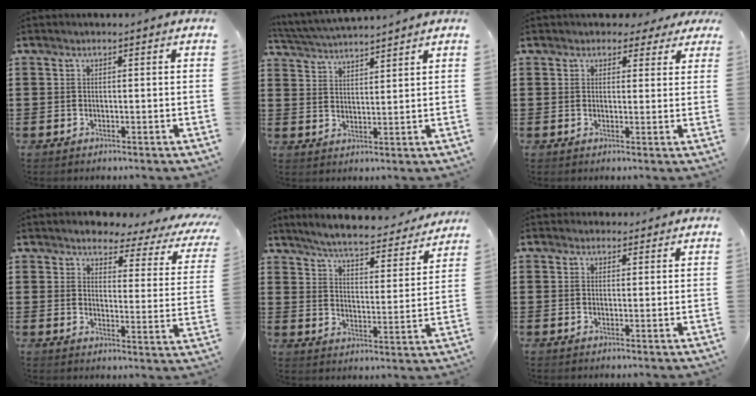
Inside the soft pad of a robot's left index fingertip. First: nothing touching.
{"total": 3.7, "force": [3.7, -0.3, 0.2], "torque": [-0.020, -0.019, 0.063]}
{"total": 2.6, "force": [2.1, 1.5, 0.5], "torque": [-0.012, 0.004, 0.036]}
{"total": 3.2, "force": [2.8, 0.9, 1.3], "torque": [-0.038, -0.021, 0.036]}
{"total": 5.2, "force": [4.9, 0.0, 1.7], "torque": [-0.058, -0.037, 0.078]}
{"total": 1.9, "force": [1.6, 0.9, -0.1], "torque": [-0.003, 0.005, 0.032]}